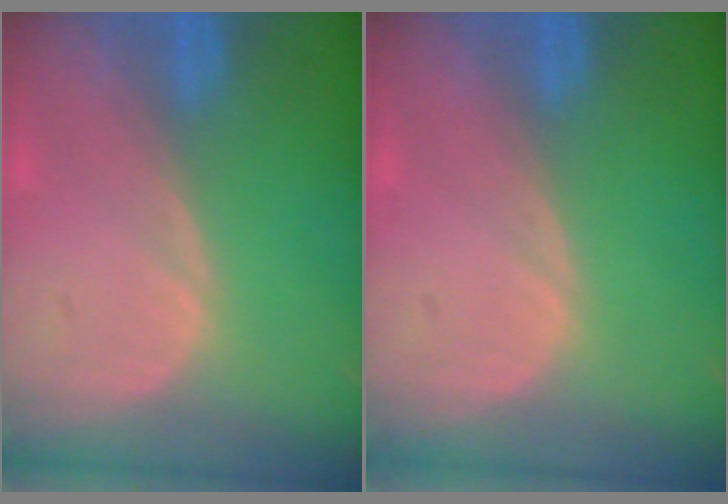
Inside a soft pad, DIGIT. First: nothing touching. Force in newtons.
{"total": 0.0}